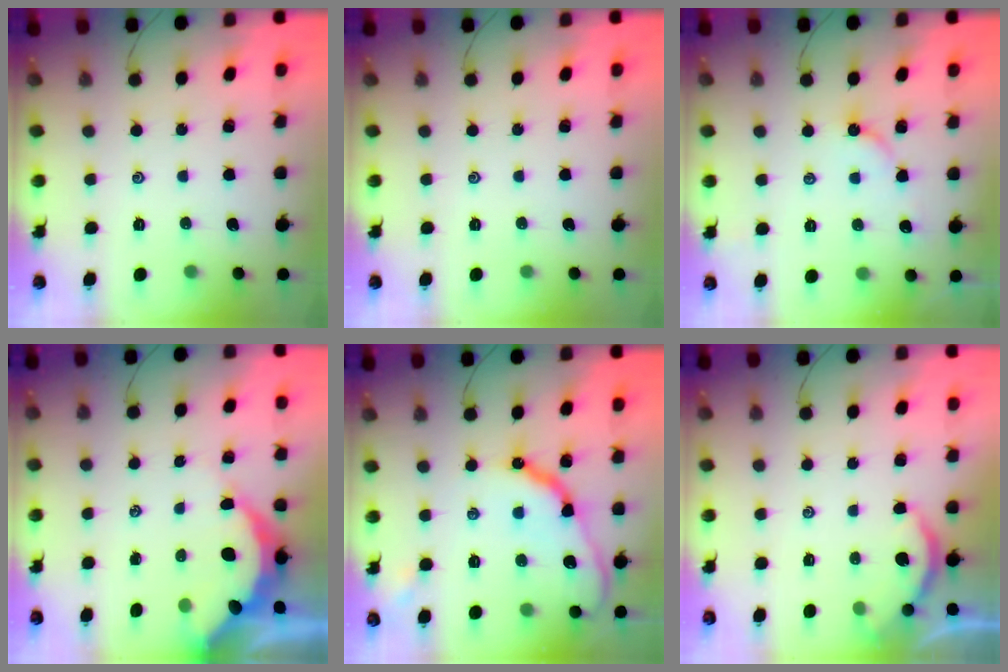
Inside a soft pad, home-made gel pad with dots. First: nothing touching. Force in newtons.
{"total": 0.0}
{"total": 3.7, "press": 3.7, "slide": 0.4}
{"total": 9.5, "press": 9.4, "slide": 1.0}
{"total": 13.0, "press": 13.0, "slide": 1.1}
{"total": 3.4, "press": 3.4, "slide": 0.3}